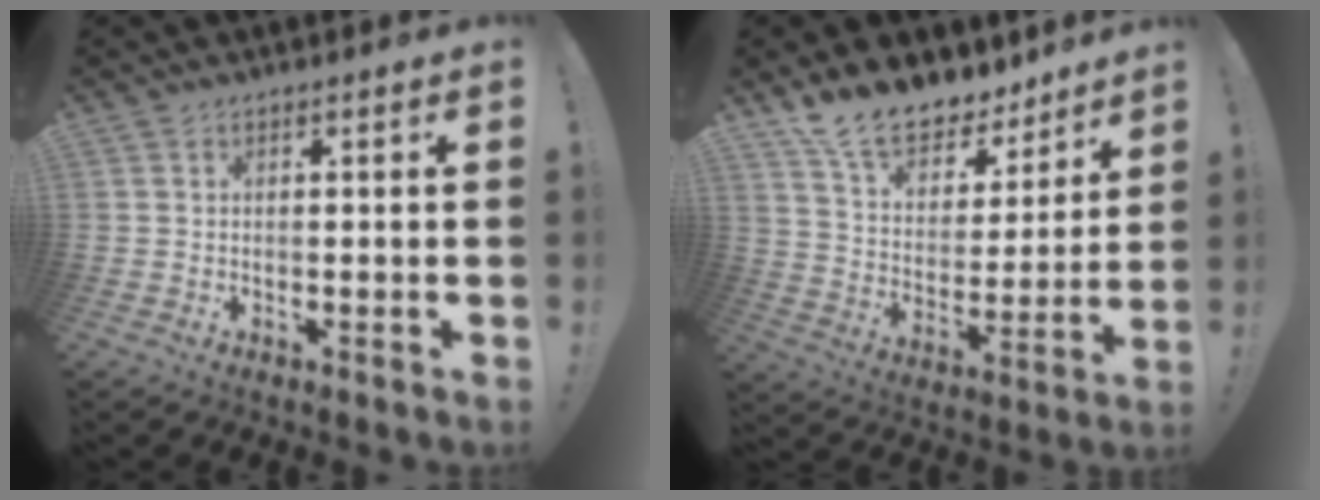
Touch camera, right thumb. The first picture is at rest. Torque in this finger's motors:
{"motor_torque": [0.25, 2.02, 0.92, 0.85, 0.04]}